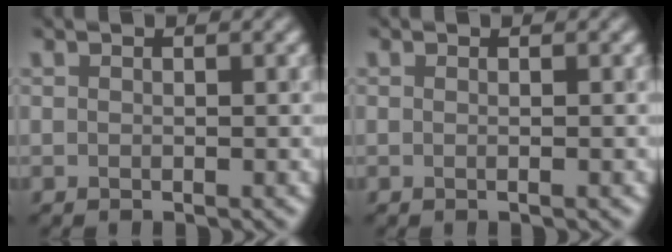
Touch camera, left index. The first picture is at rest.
{"total": 0.8, "force": [0.0, 0.3, 0.8], "torque": [-0.003, 0.005, -0.004]}